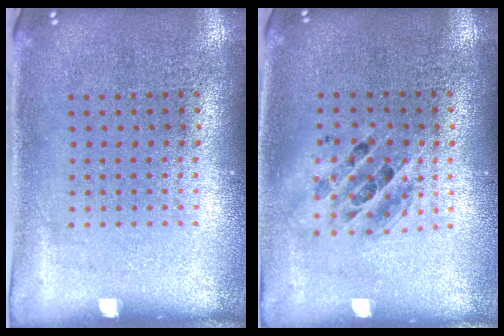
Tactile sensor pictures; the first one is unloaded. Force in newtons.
{"total": 1.4, "press": 1.3, "slide": 0.7}